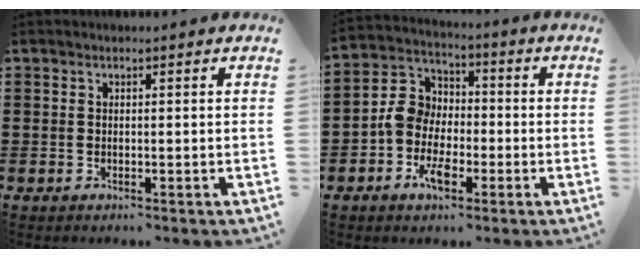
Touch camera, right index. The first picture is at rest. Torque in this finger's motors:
{"motor_torque": [1.07, 1.07, 0.58, 0.05]}